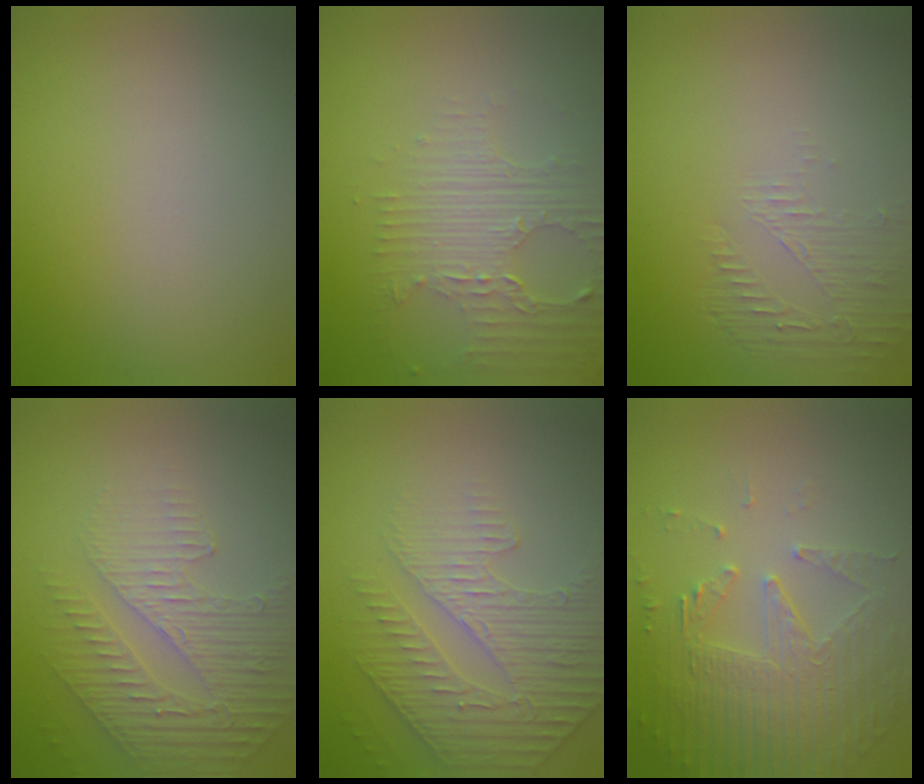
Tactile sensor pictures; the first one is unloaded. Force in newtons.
{"total": 4.7, "press": 3.2, "slide": 3.4}
{"total": 1.6, "press": 0.4, "slide": 1.6}
{"total": 4.8, "press": 3.1, "slide": 3.6}
{"total": 4.5, "press": 3.5, "slide": 2.9}
{"total": 5.5, "press": 3.7, "slide": 4.0}